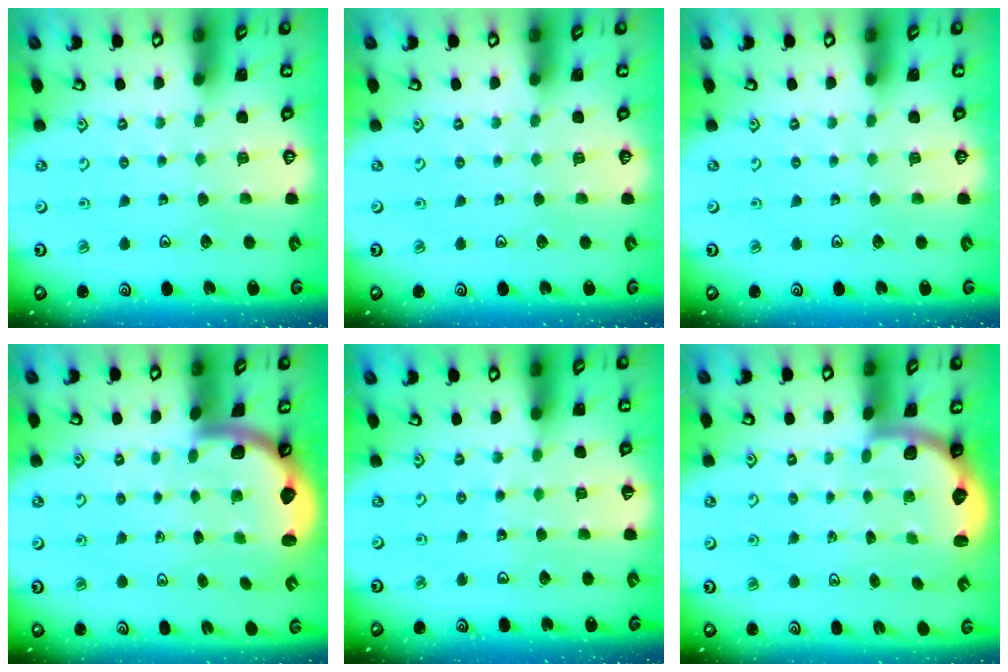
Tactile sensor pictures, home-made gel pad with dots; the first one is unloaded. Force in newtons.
{"total": 0.0}
{"total": 0.0}
{"total": 2.2, "press": 2.2, "slide": 0.3}
{"total": 4.8, "press": 4.7, "slide": 0.5}
{"total": 2.4, "press": 2.1, "slide": 1.3}